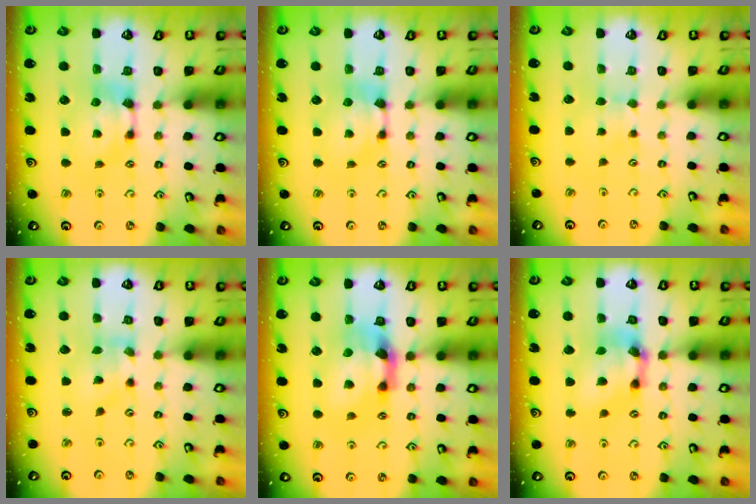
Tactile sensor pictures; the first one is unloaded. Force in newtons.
{"total": 0.0}
{"total": 2.4, "press": 2.3, "slide": 0.5}
{"total": 1.6, "press": 0.9, "slide": 1.4}
{"total": 4.5, "press": 3.9, "slide": 2.1}
{"total": 6.5, "press": 6.0, "slide": 2.4}